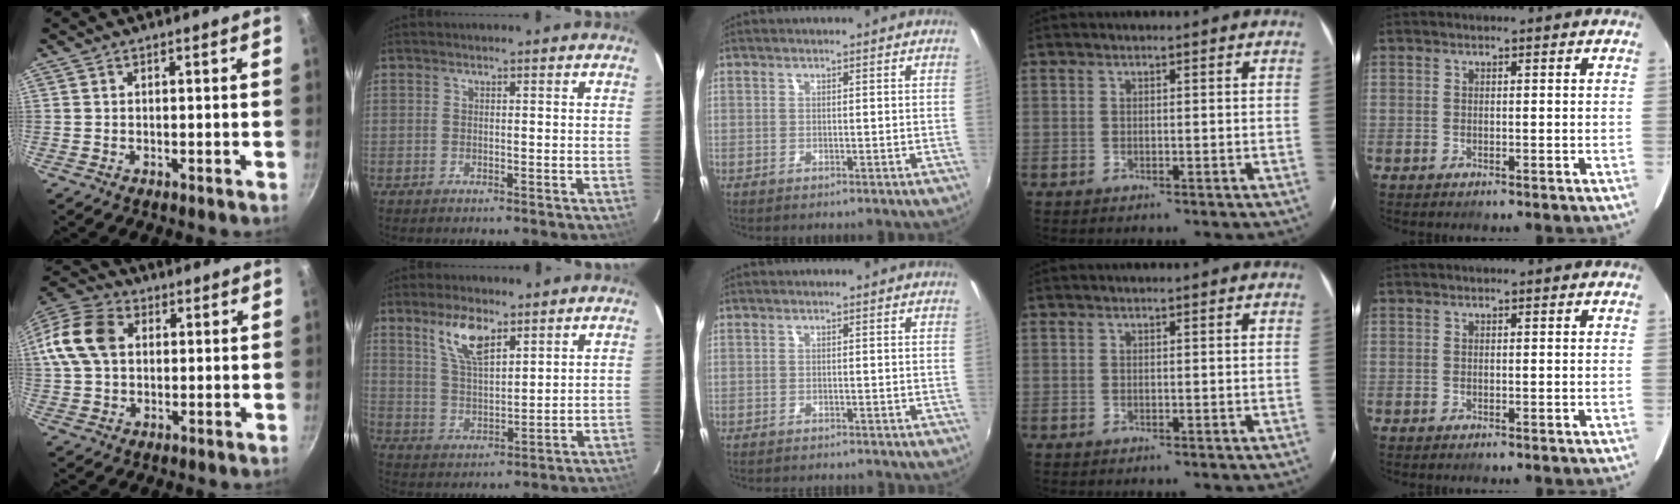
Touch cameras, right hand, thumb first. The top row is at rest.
{"thumb": {"total": 13.6, "force": [2.4, 10.0, 8.9], "torque": [-0.169, 0.023, 0.029]}, "index": {"total": 8.2, "force": [5.3, 2.9, 5.6], "torque": [-0.103, 0.004, 0.109]}, "middle": {"total": 3.0, "force": [-2.8, 0.6, 0.8], "torque": [-0.024, -0.013, -0.043]}}